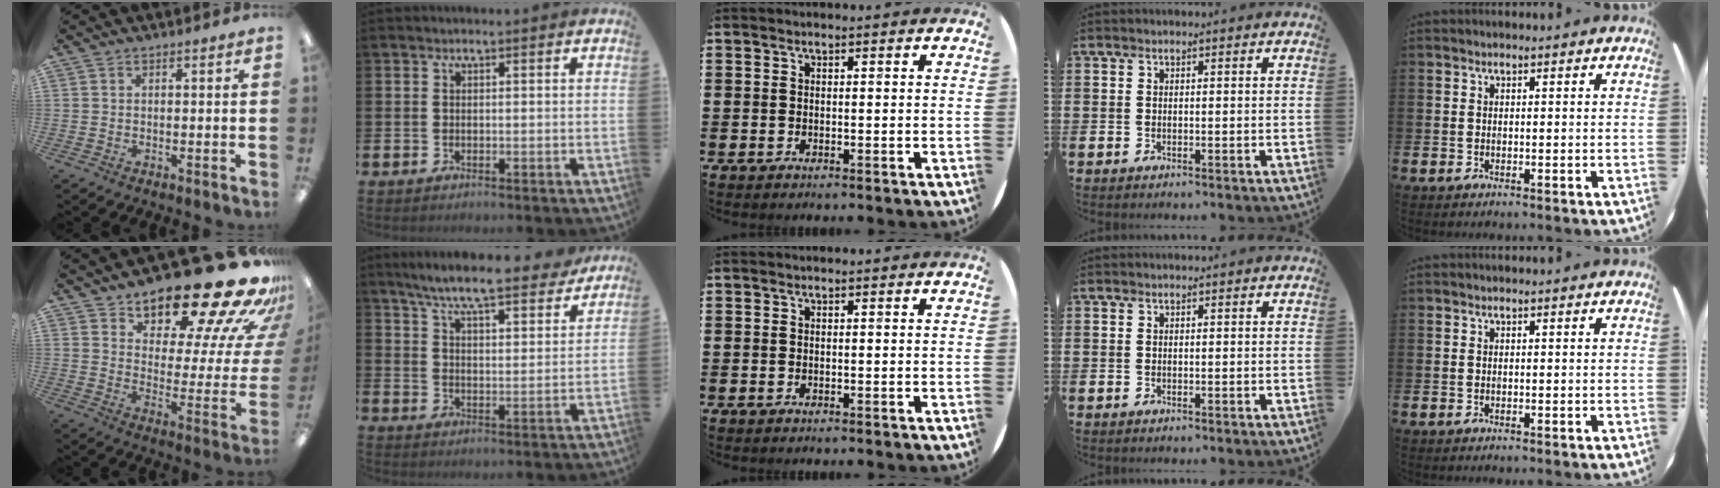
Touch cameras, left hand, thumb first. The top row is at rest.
{"thumb": {"total": 23.2, "force": [18.5, 6.8, 12.2], "torque": [-0.160, -0.139, 0.300]}, "index": {"total": 8.7, "force": [8.0, 0.8, 3.3], "torque": [-0.081, -0.050, 0.138]}}